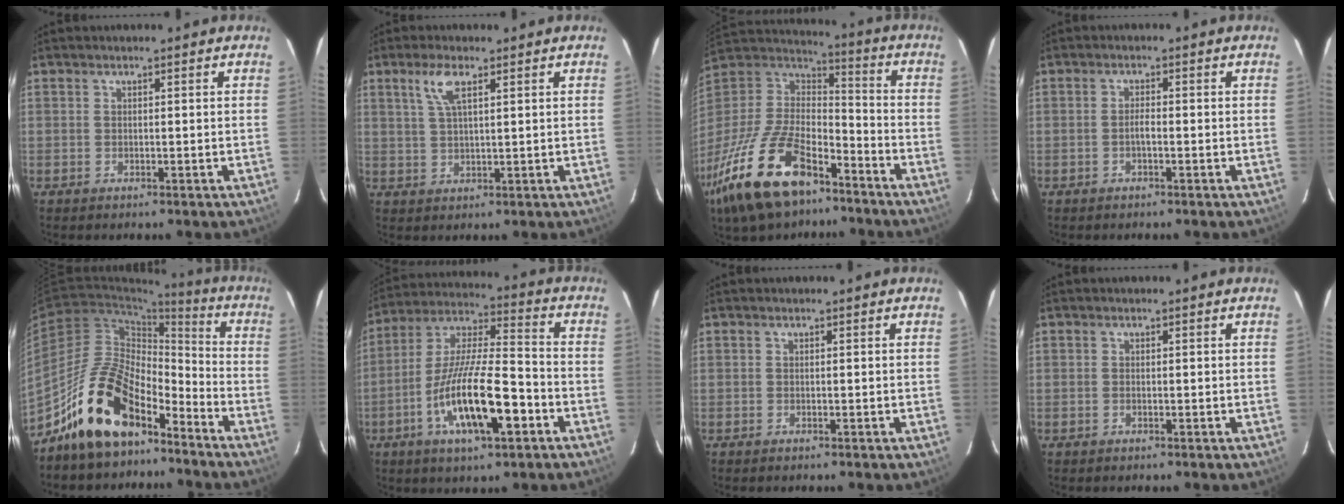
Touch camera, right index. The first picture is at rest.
{"total": 4.8, "force": [2.5, 1.3, 3.9], "torque": [-0.080, 0.005, 0.051]}
{"total": 26.9, "force": [-16.5, 12.6, 17.1], "torque": [-0.370, -0.031, -0.286]}
{"total": 1.5, "force": [-0.6, 0.3, 1.3], "torque": [-0.025, 0.002, -0.012]}
{"total": 16.7, "force": [-12.0, 7.5, 8.9], "torque": [-0.170, 0.025, -0.210]}
{"total": 17.1, "force": [-6.7, 4.5, 15.0], "torque": [-0.287, -0.008, -0.120]}
{"total": 0.0}
{"total": 0.0}